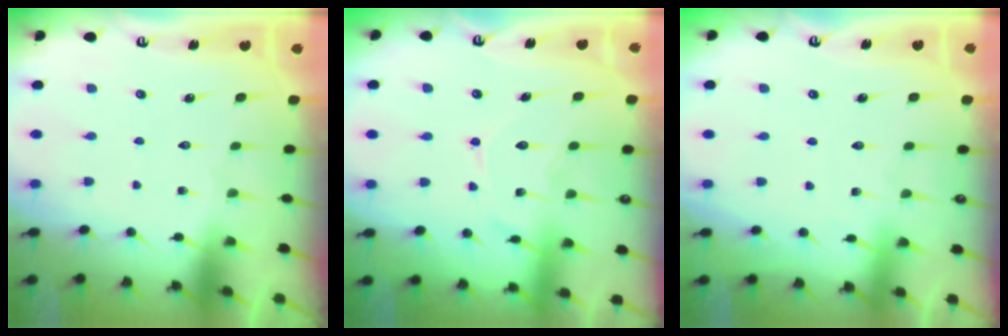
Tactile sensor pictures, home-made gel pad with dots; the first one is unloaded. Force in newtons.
{"total": 12.0, "press": 12.0, "slide": 1.0}
{"total": 2.1, "press": 2.1, "slide": 0.2}